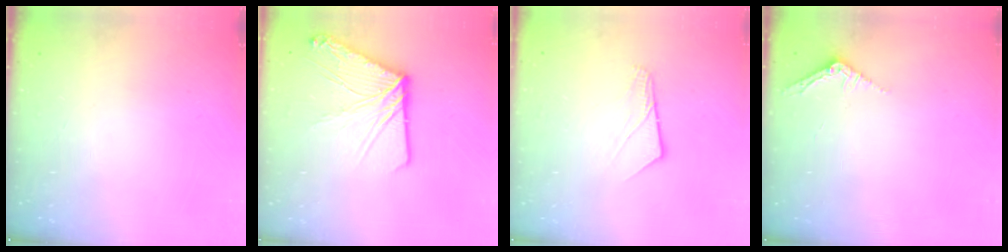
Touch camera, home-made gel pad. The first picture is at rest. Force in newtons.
{"total": 12.8, "press": 12.7, "slide": 1.4}
{"total": 7.2, "press": 7.2, "slide": 0.9}
{"total": 2.5, "press": 2.5, "slide": 0.2}